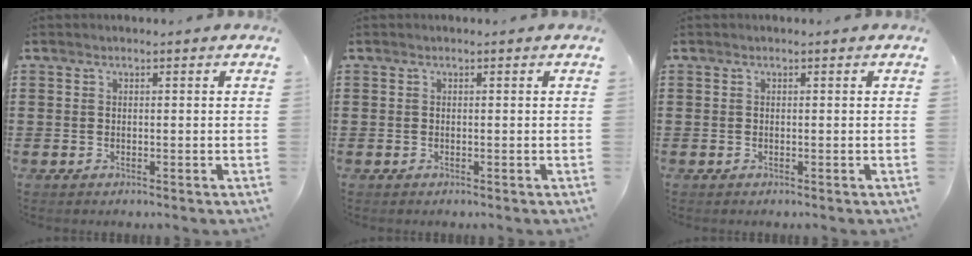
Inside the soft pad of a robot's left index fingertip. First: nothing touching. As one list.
[{"total": 0.0}, {"total": 0.0}]